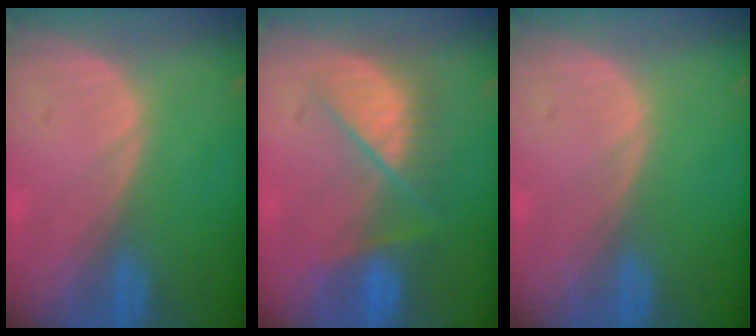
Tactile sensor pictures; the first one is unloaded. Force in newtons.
{"total": 7.2, "press": 7.2, "slide": 0.5}
{"total": 0.0}